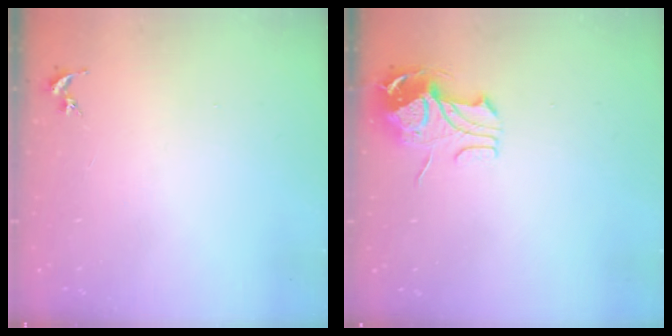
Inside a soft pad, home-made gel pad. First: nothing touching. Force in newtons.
{"total": 10.0, "press": 9.9, "slide": 0.6}